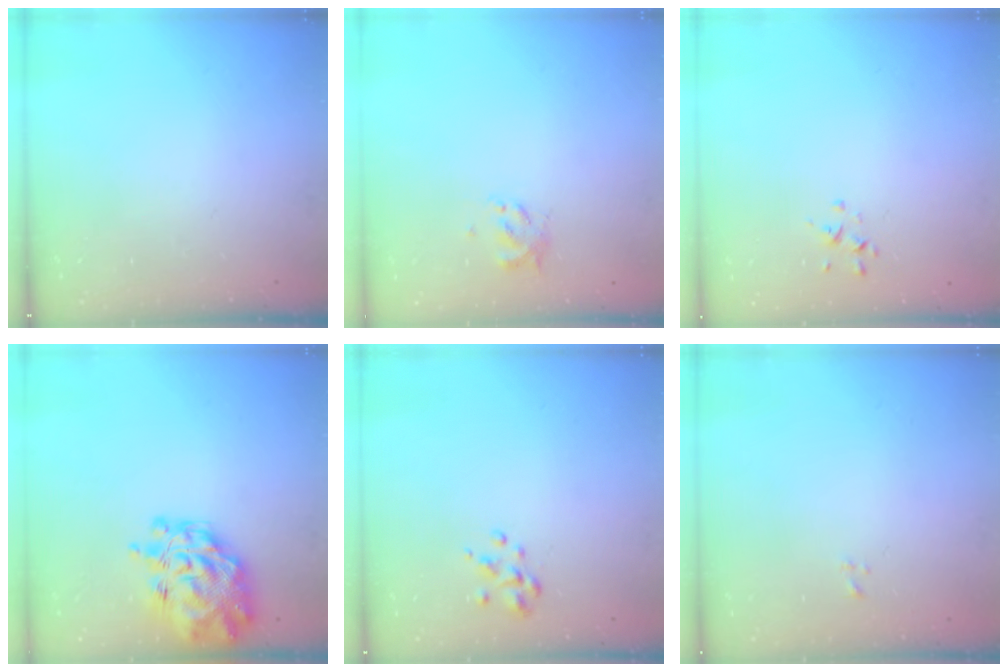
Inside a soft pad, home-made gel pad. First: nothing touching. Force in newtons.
{"total": 2.8, "press": 2.8, "slide": 0.6}
{"total": 0.6, "press": 0.4, "slide": 0.5}
{"total": 10.8, "press": 10.2, "slide": 3.6}
{"total": 2.5, "press": 2.4, "slide": 0.7}
{"total": 0.0}